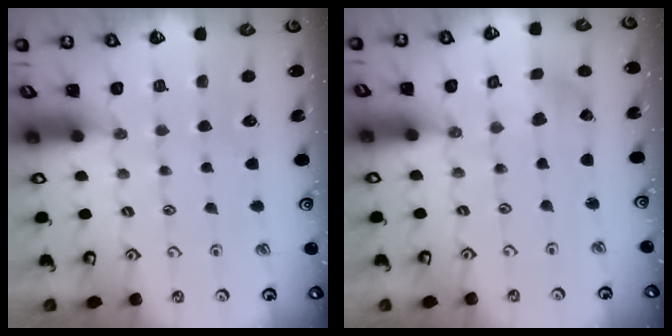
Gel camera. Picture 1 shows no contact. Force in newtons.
{"total": 1.7, "press": 1.7, "slide": 0.3}